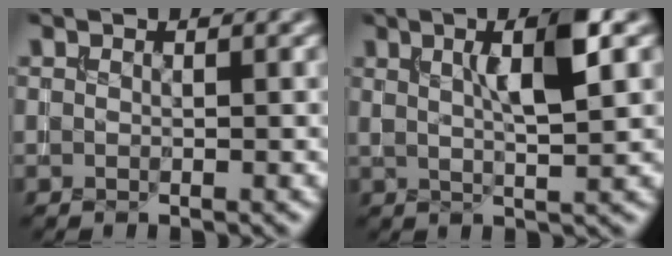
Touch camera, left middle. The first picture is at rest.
{"total": 5.4, "force": [1.8, 1.0, 5.0], "torque": [-0.081, 0.004, 0.031]}